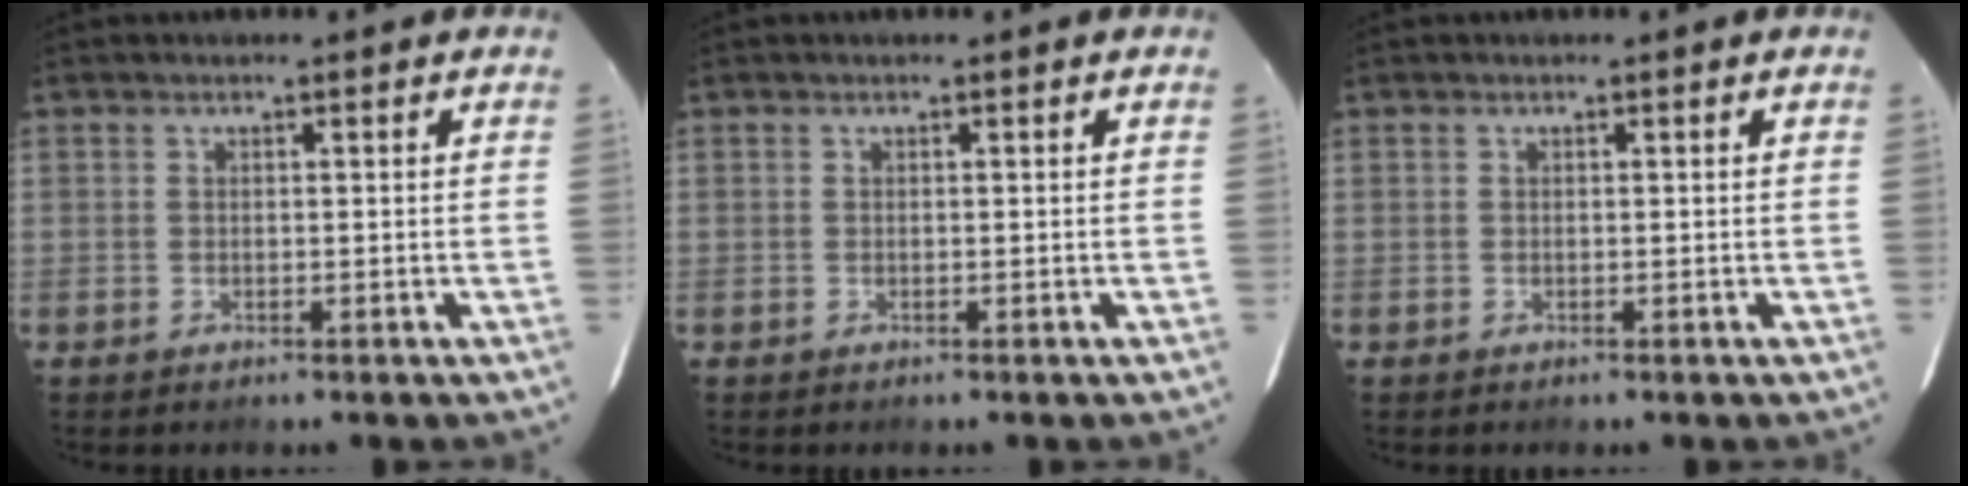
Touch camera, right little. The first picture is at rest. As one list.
[{"total": 0.0}, {"total": 0.0}]